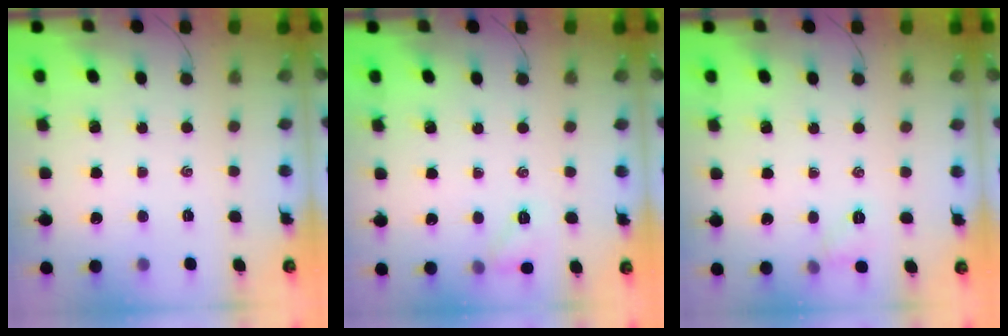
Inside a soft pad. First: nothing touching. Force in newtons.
{"total": 6.5, "press": 6.2, "slide": 1.7}
{"total": 5.3, "press": 5.1, "slide": 1.5}